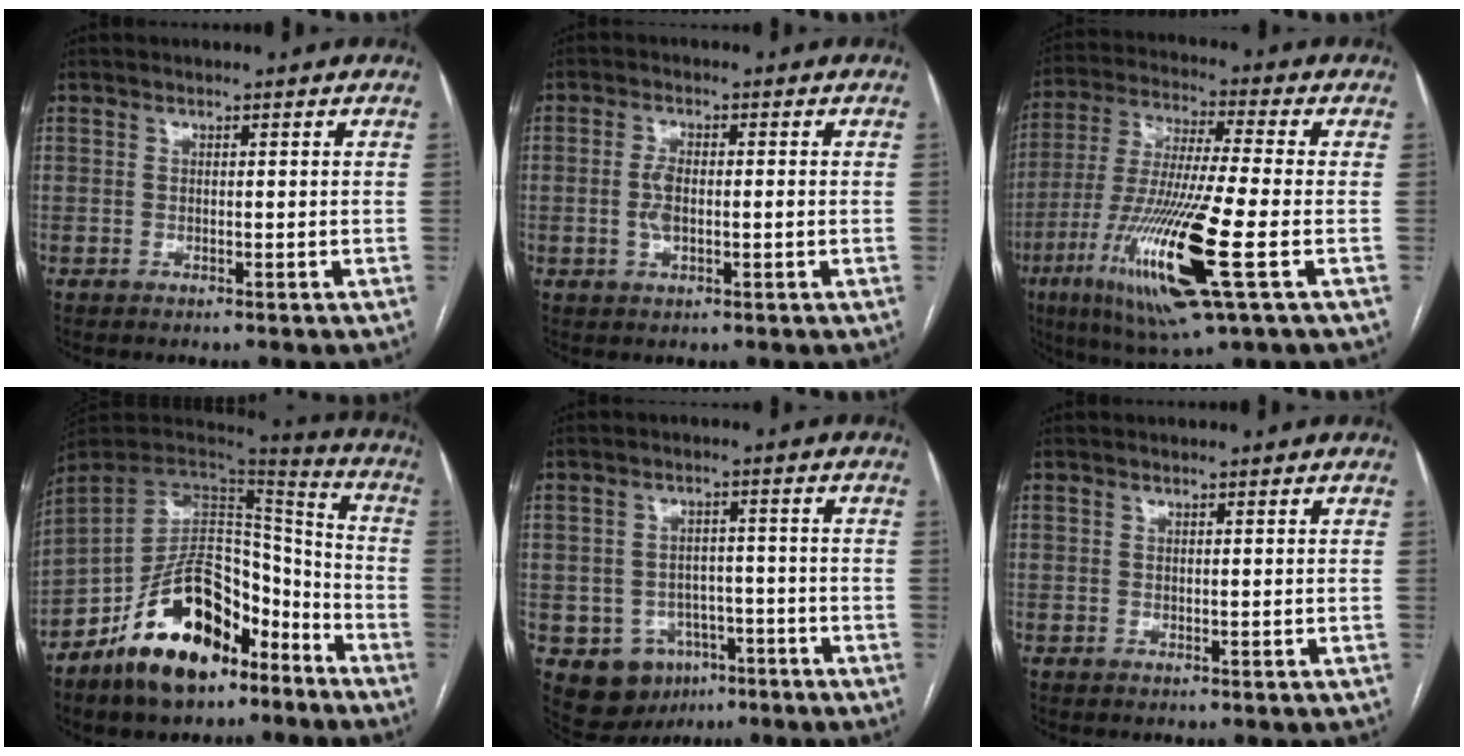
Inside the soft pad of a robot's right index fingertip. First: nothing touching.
{"total": 3.5, "force": [-0.3, 1.5, 3.1], "torque": [-0.073, 0.006, -0.005]}
{"total": 18.4, "force": [-6.3, 0.9, 17.2], "torque": [-0.365, -0.035, -0.114]}
{"total": 19.2, "force": [-11.9, 9.4, 11.8], "torque": [-0.211, 0.024, -0.200]}
{"total": 8.0, "force": [-3.8, 6.6, 2.5], "torque": [-0.041, 0.017, -0.044]}
{"total": 0.0}